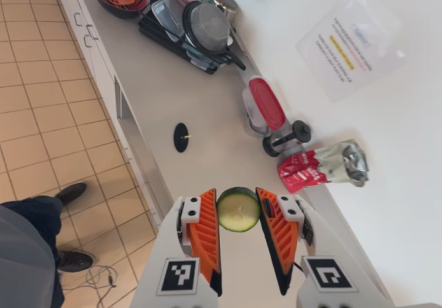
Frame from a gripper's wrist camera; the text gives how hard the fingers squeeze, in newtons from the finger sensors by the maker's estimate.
{"total": 8.8, "left": 8.9, "right": 8.8}